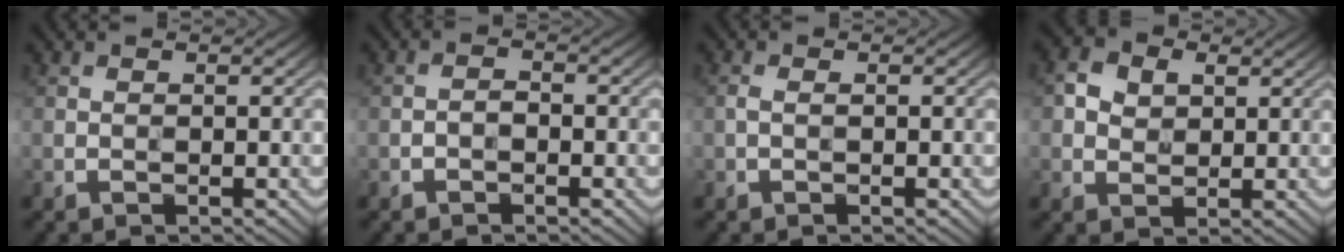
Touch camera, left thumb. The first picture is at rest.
{"total": 1.3, "force": [-0.8, 0.7, 0.7], "torque": [-0.012, 0.003, -0.019]}
{"total": 0.9, "force": [-0.1, 0.3, 0.9], "torque": [-0.021, 0.002, -0.004]}
{"total": 4.0, "force": [1.4, 3.1, 2.1], "torque": [-0.049, 0.003, 0.022]}